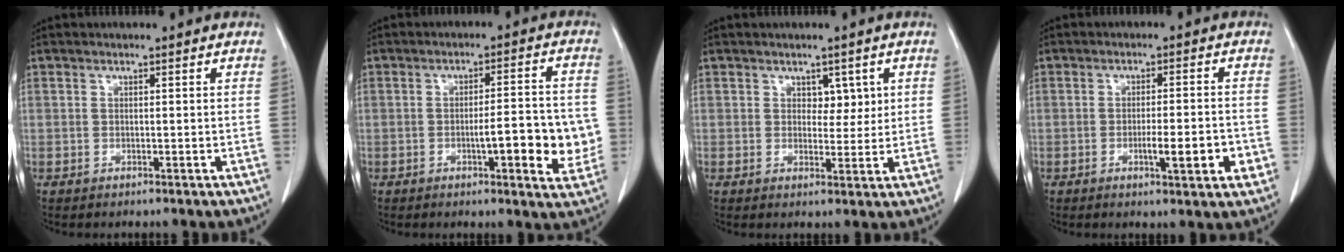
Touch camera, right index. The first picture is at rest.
{"total": 9.6, "force": [-2.0, 2.1, 9.1], "torque": [-0.116, 0.010, -0.023]}
{"total": 2.9, "force": [1.2, 1.9, 1.8], "torque": [-0.014, -0.001, 0.019]}
{"total": 6.4, "force": [-2.0, 0.9, 6.0], "torque": [-0.088, -0.004, -0.025]}